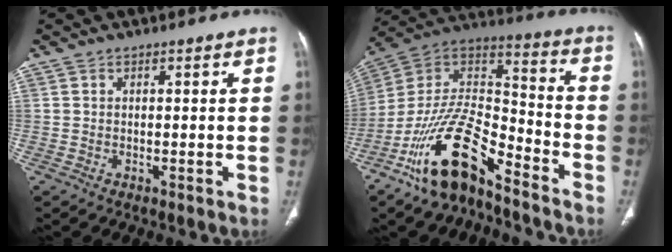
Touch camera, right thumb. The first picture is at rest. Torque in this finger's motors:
{"motor_torque": [1.52, 0.14, 1.49, -1.28, 0.53]}